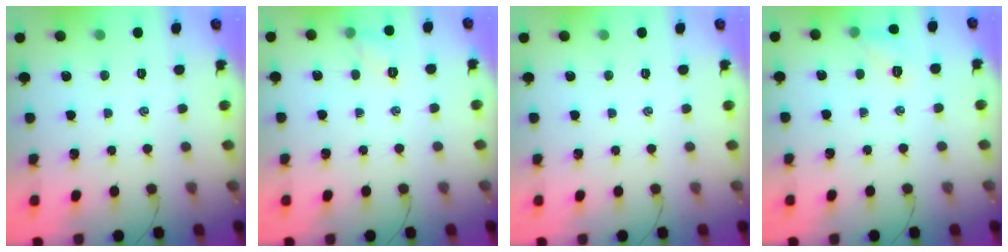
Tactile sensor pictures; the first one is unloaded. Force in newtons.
{"total": 5.7, "press": 5.5, "slide": 1.5}
{"total": 0.0}
{"total": 7.2, "press": 7.0, "slide": 1.9}